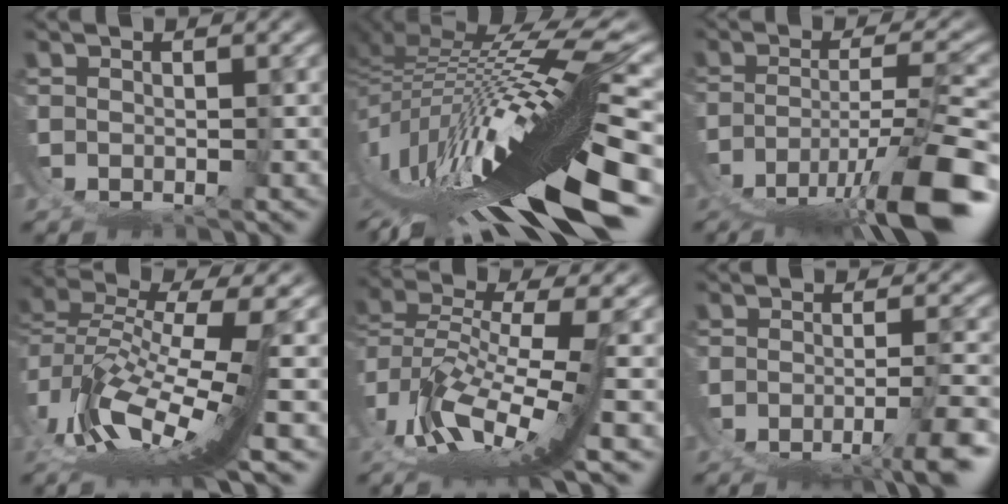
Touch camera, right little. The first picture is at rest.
{"total": 17.9, "force": [-2.4, 5.7, 16.8], "torque": [-0.268, 0.015, -0.023]}
{"total": 7.5, "force": [-3.1, 1.7, 6.6], "torque": [-0.116, -0.023, -0.022]}
{"total": 6.6, "force": [-0.6, 1.3, 6.4], "torque": [-0.120, -0.007, -0.003]}
{"total": 6.1, "force": [-0.2, 1.3, 6.0], "torque": [-0.114, -0.003, 0.003]}
{"total": 5.8, "force": [-3.4, 1.3, 4.5], "torque": [-0.062, -0.014, -0.035]}